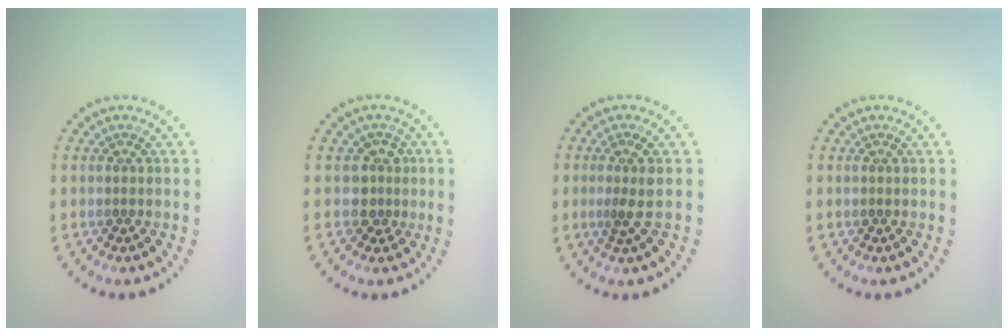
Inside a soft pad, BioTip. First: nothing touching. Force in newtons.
{"total": 2.1, "press": 1.5, "slide": 1.5}
{"total": 1.8, "press": 1.3, "slide": 1.2}
{"total": 0.0}